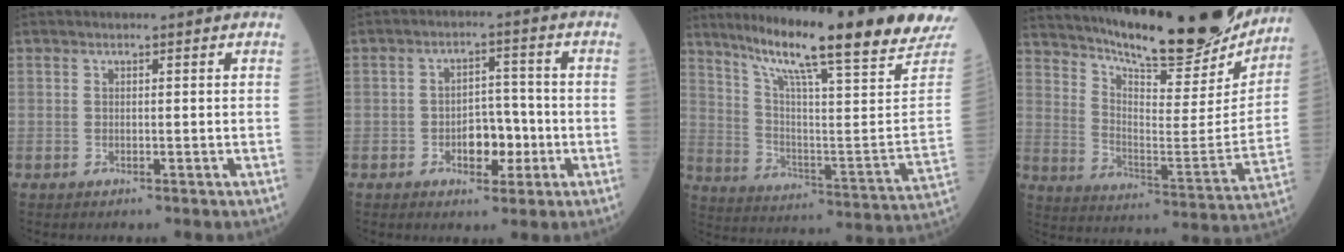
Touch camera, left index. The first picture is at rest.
{"total": 5.3, "force": [-1.8, 3.1, 3.9], "torque": [-0.054, 0.012, -0.029]}
{"total": 24.4, "force": [18.8, -0.1, 15.7], "torque": [-0.252, -0.054, 0.266]}
{"total": 26.6, "force": [23.3, 4.5, 12.1], "torque": [-0.202, -0.056, 0.324]}